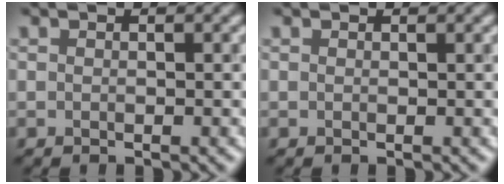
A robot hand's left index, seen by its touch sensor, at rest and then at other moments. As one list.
[{"total": 0.0}]